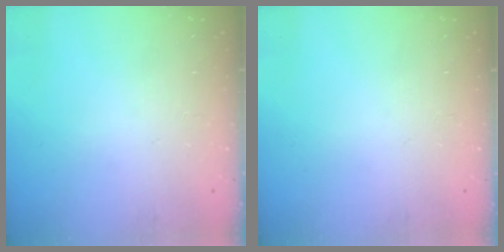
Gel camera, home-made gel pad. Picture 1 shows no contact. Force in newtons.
{"total": 0.0}